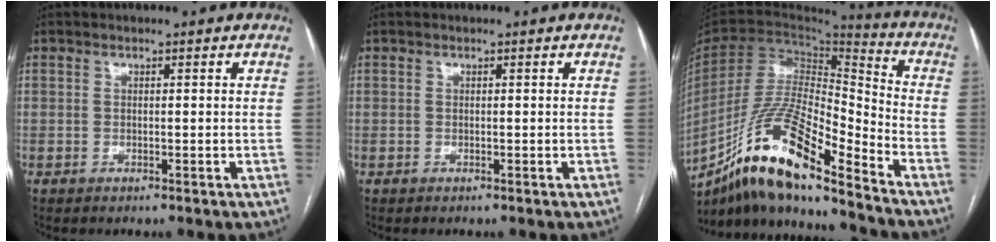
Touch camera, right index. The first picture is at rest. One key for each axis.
{"total": 0.0}
{"total": 19.9, "fx": -14.5, "fy": 2.5, "fz": 13.4, "tx": -0.268, "ty": -0.012, "tz": -0.267}